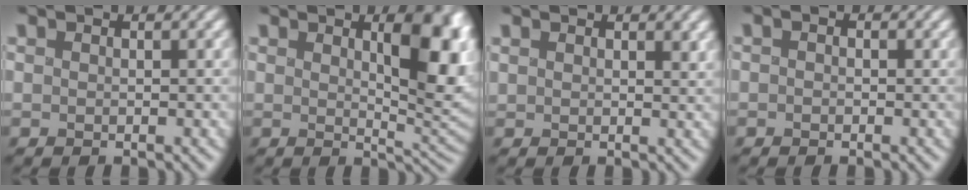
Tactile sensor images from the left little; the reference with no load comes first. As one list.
[{"total": 7.3, "force": [2.4, 3.3, 6.1], "torque": [-0.090, -0.011, 0.039]}, {"total": 1.8, "force": [1.2, 1.1, 0.8], "torque": [-0.027, -0.001, 0.021]}, {"total": 0.8, "force": [-0.5, 0.5, 0.3], "torque": [-0.007, -0.001, -0.015]}]